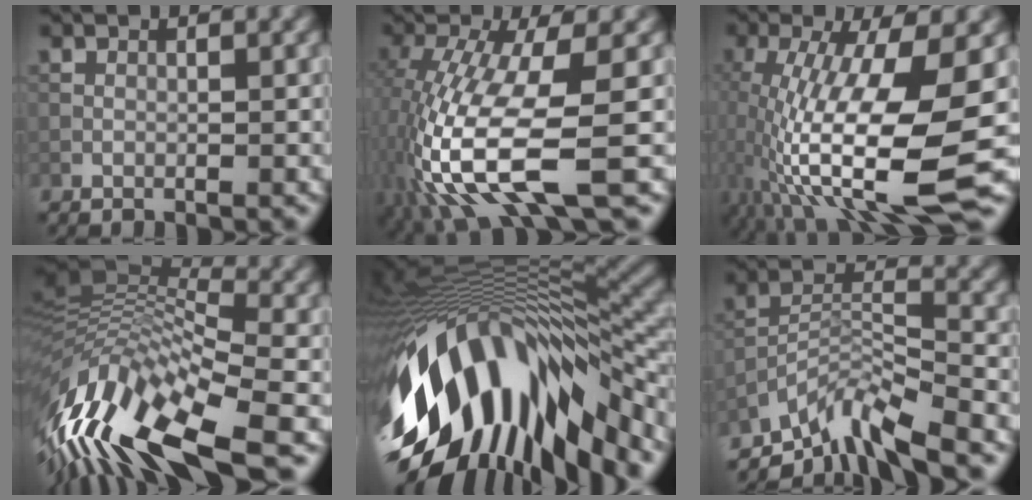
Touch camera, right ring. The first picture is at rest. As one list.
[{"total": 10.8, "force": [-3.7, 2.8, 9.7], "torque": [-0.217, -0.014, -0.058]}, {"total": 14.0, "force": [-2.9, 3.4, 13.2], "torque": [-0.256, -0.003, -0.040]}, {"total": 13.4, "force": [-4.9, 5.1, 11.4], "torque": [-0.229, 0.017, -0.085]}, {"total": 16.1, "force": [-5.7, 7.3, 13.2], "torque": [-0.246, 0.001, -0.087]}, {"total": 6.6, "force": [-5.3, 1.1, 3.6], "torque": [-0.064, -0.002, -0.104]}]